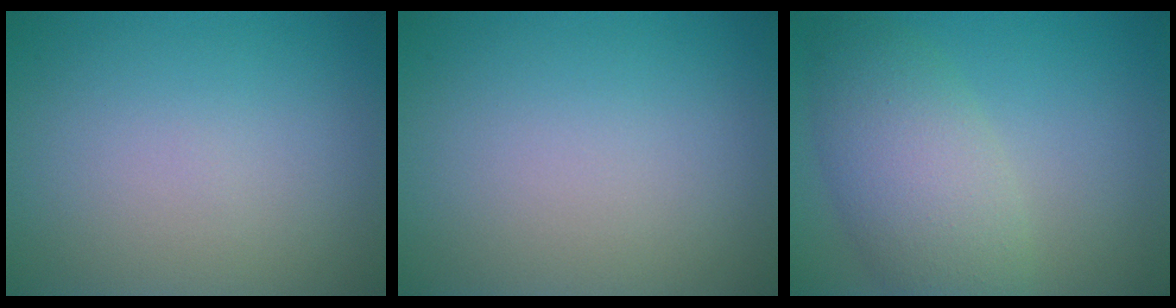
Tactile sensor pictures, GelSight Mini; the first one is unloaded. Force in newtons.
{"total": 0.0}
{"total": 5.9, "press": 5.8, "slide": 0.4}